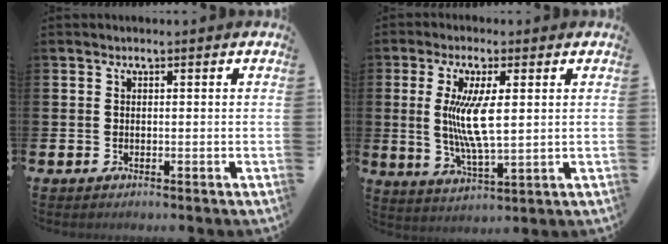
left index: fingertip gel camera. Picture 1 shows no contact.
{"total": 8.1, "force": [1.8, 2.3, 7.5], "torque": [-0.136, -0.001, 0.029]}